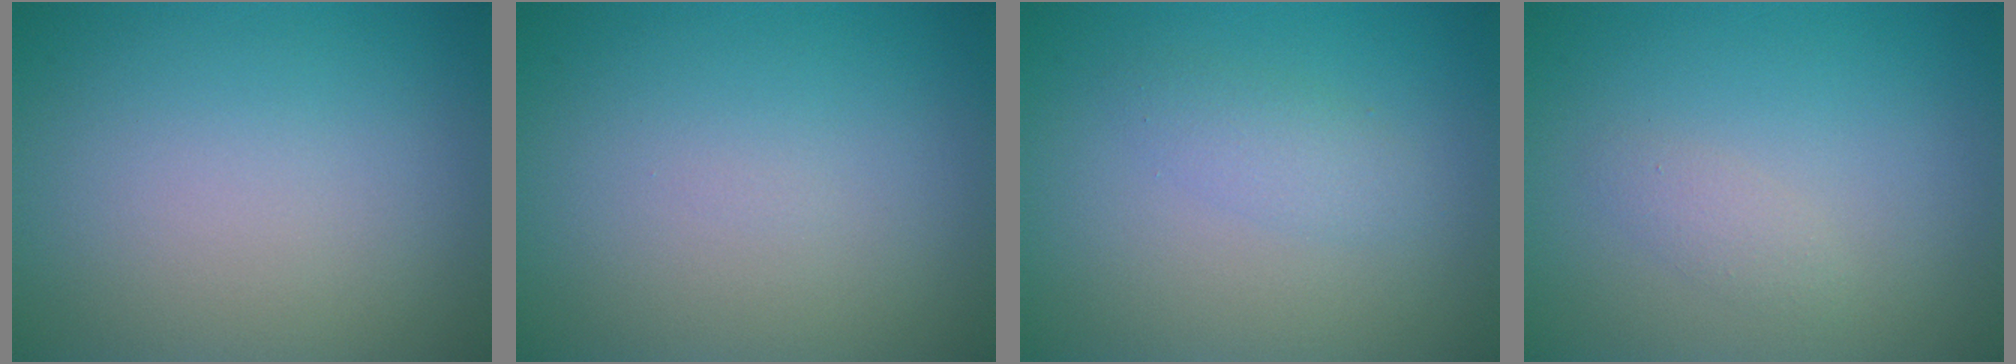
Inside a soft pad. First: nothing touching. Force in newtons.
{"total": 0.0}
{"total": 1.7, "press": 1.7, "slide": 0.1}
{"total": 1.1, "press": 1.1, "slide": 0.1}